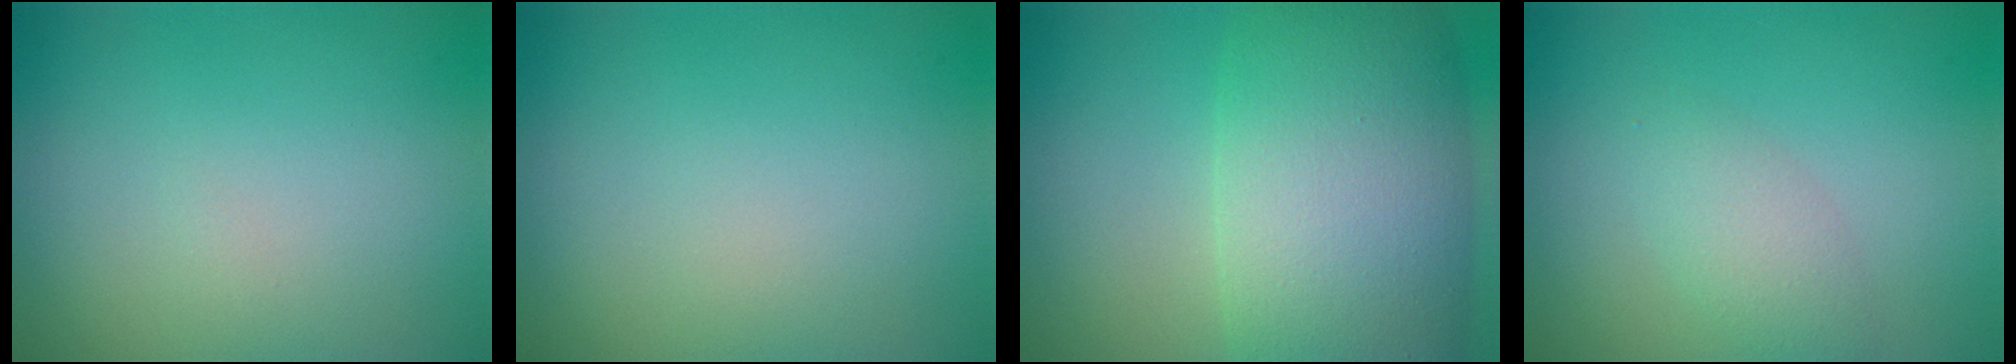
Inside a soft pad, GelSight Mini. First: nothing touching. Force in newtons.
{"total": 0.0}
{"total": 12.1, "press": 12.0, "slide": 0.8}
{"total": 2.1, "press": 2.1, "slide": 0.1}